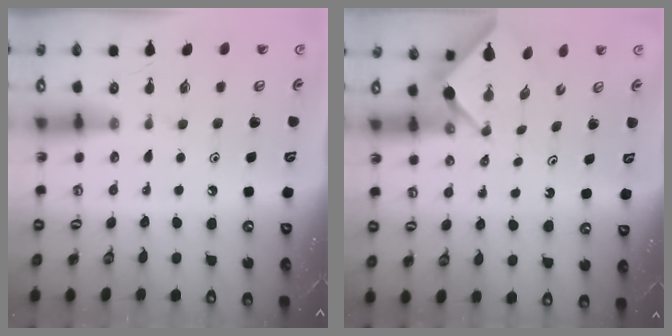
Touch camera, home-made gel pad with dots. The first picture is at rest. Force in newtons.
{"total": 2.4, "press": 2.4, "slide": 0.3}